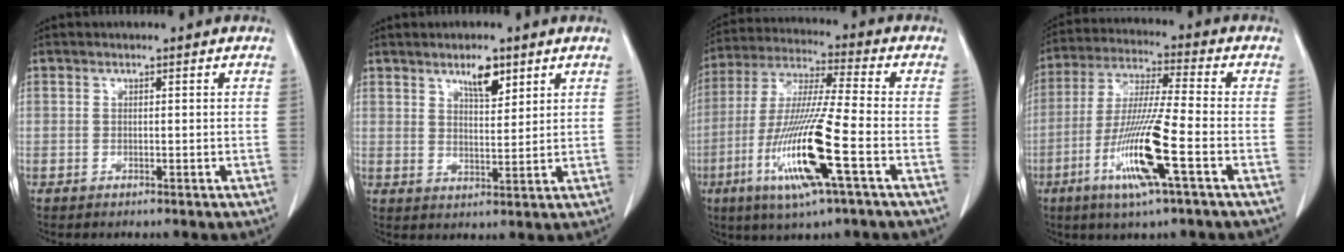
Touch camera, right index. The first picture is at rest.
{"total": 4.6, "force": [3.0, 1.4, 3.2], "torque": [-0.057, -0.002, 0.052]}
{"total": 16.0, "force": [-5.8, 0.0, 14.9], "torque": [-0.309, -0.021, -0.112]}
{"total": 13.5, "force": [-5.2, -0.1, 12.4], "torque": [-0.252, -0.018, -0.102]}